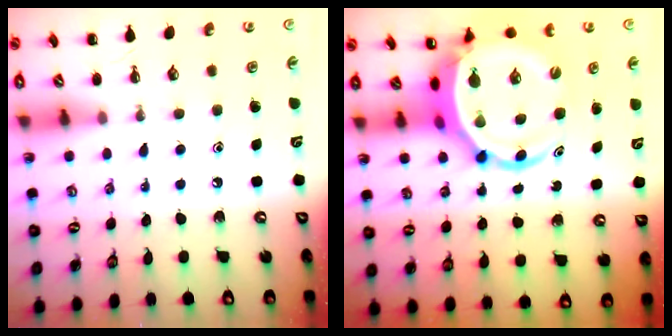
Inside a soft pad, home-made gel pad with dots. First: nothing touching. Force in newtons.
{"total": 7.7, "press": 7.3, "slide": 2.3}